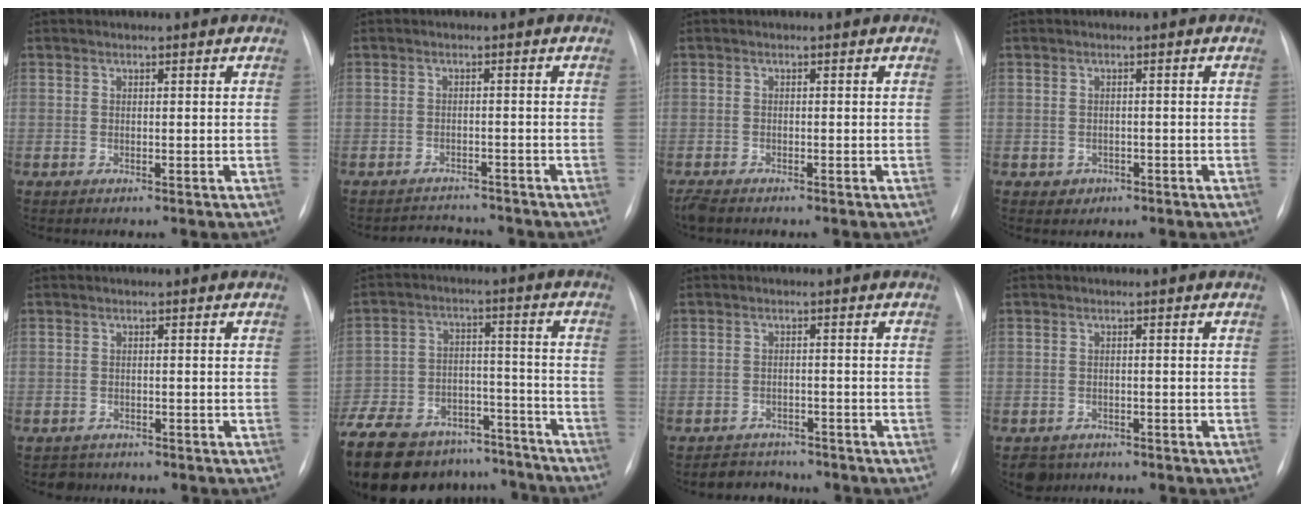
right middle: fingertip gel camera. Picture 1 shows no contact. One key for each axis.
{"total": 4.1, "fx": -4.0, "fy": 0.8, "fz": -0.1, "tx": -0.002, "ty": 0.003, "tz": -0.059}
{"total": 2.3, "fx": -2.0, "fy": 0.7, "fz": 1.0, "tx": -0.023, "ty": -0.006, "tz": -0.033}
{"total": 1.7, "fx": -0.8, "fy": 1.5, "fz": 0.2, "tx": -0.002, "ty": 0.006, "tz": -0.008}
{"total": 1.9, "fx": -1.5, "fy": 1.1, "fz": -0.4, "tx": 0.002, "ty": 0.002, "tz": -0.024}
{"total": 25.8, "fx": -21.2, "fy": 10.7, "fz": 9.9, "tx": -0.217, "ty": -0.002, "tz": -0.311}
{"total": 4.3, "fx": -3.8, "fy": 1.9, "fz": -0.4, "tx": 0.007, "ty": 0.004, "tz": -0.057}
{"total": 3.1, "fx": -2.3, "fy": 2.1, "fz": 0.0, "tx": -0.001, "ty": 0.003, "tz": -0.036}